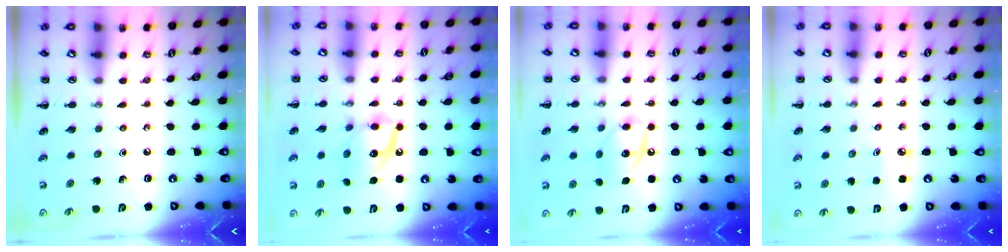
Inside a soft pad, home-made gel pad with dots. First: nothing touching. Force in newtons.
{"total": 12.7, "press": 12.7, "slide": 0.9}
{"total": 11.4, "press": 11.3, "slide": 1.6}
{"total": 4.1, "press": 4.0, "slide": 1.0}